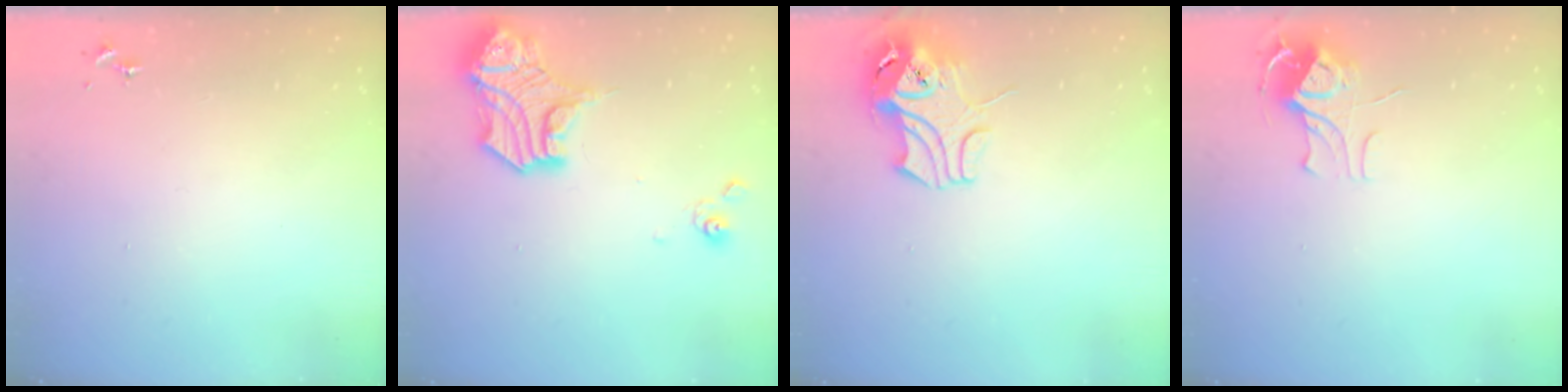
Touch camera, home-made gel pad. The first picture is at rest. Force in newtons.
{"total": 17.0, "press": 16.9, "slide": 1.4}
{"total": 9.8, "press": 9.7, "slide": 1.6}
{"total": 8.8, "press": 8.8, "slide": 0.7}